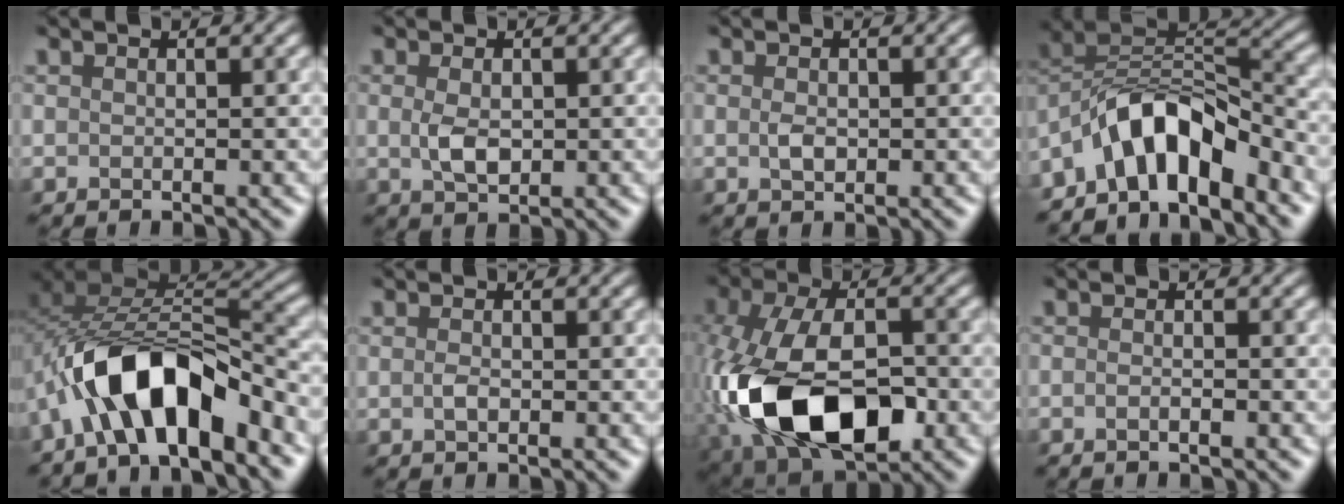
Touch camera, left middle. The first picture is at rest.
{"total": 2.4, "force": [-0.1, 1.3, 2.1], "torque": [-0.049, 0.004, 0.003]}
{"total": 1.2, "force": [-0.3, 0.6, 1.0], "torque": [-0.026, 0.005, -0.002]}
{"total": 8.7, "force": [-5.2, 3.6, 6.0], "torque": [-0.095, 0.020, -0.093]}
{"total": 9.2, "force": [-5.0, 3.7, 6.8], "torque": [-0.112, 0.019, -0.083]}
{"total": 0.8, "force": [-0.4, 0.2, 0.7], "torque": [-0.020, 0.006, -0.005]}
{"total": 13.7, "force": [-4.5, 7.7, 10.4], "torque": [-0.229, -0.020, -0.073]}
{"total": 1.2, "force": [-0.6, 0.1, 1.1], "torque": [-0.012, 0.006, -0.015]}